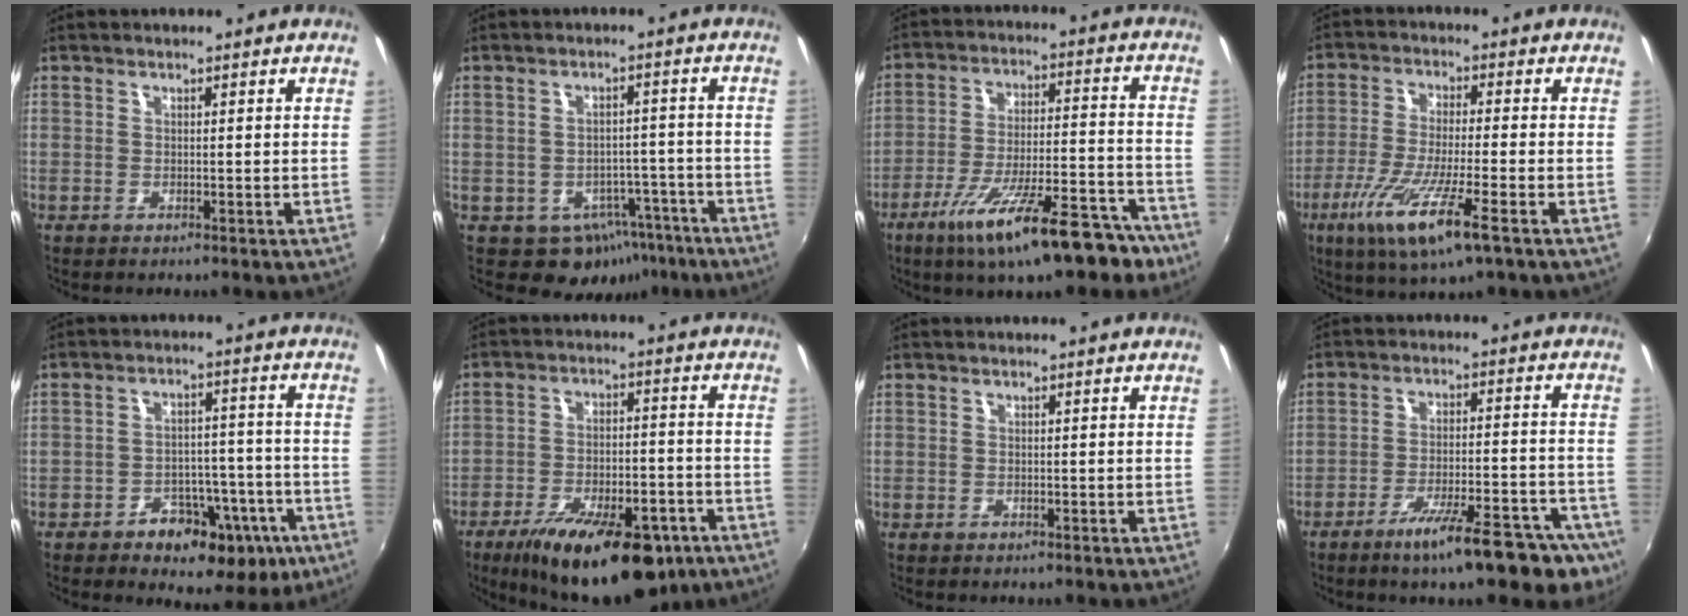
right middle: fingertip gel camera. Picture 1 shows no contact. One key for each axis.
{"total": 8.8, "fx": -5.1, "fy": 6.6, "fz": 2.7, "tx": -0.051, "ty": 0.023, "tz": -0.043}
{"total": 18.9, "fx": -13.0, "fy": 4.6, "fz": 12.8, "tx": -0.221, "ty": -0.027, "tz": -0.194}
{"total": 12.6, "fx": -6.3, "fy": 1.2, "fz": 10.9, "tx": -0.223, "ty": -0.033, "tz": -0.119}
{"total": 13.6, "fx": -7.4, "fy": 8.9, "fz": 7.1, "tx": -0.108, "ty": 0.016, "tz": -0.084}
{"total": 21.0, "fx": -13.6, "fy": 8.1, "fz": 13.9, "tx": -0.240, "ty": -0.030, "tz": -0.193}
{"total": 0.0}
{"total": 15.0, "fx": -10.0, "fy": 3.0, "fz": 10.7, "tx": -0.168, "ty": -0.026, "tz": -0.141}